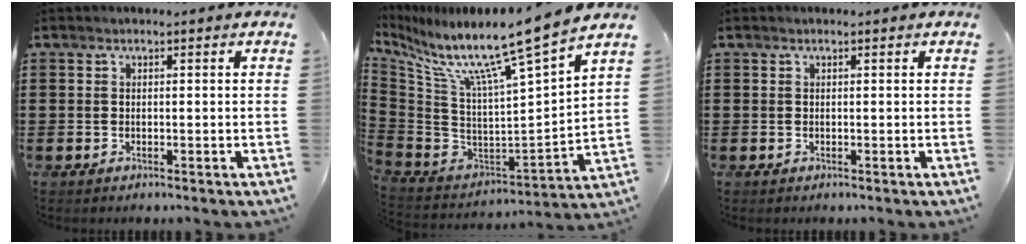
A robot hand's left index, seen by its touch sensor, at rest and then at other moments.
{"total": 10.6, "force": [8.4, -1.0, 6.5], "torque": [-0.144, -0.081, 0.125]}
{"total": 0.0}